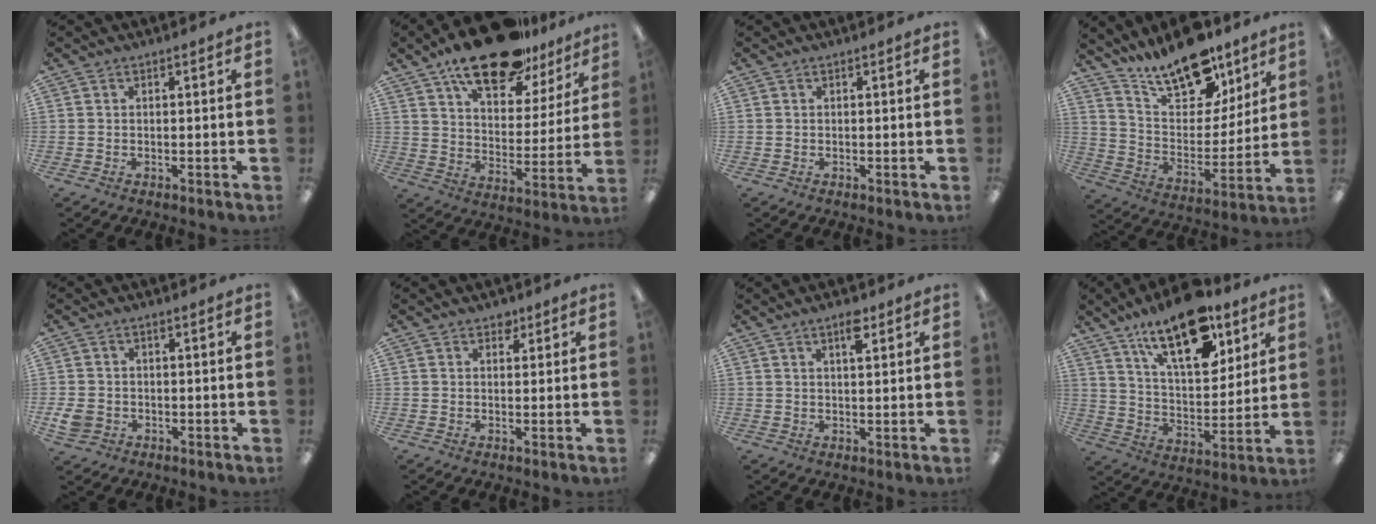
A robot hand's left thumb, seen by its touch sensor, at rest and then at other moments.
{"total": 20.3, "force": [14.9, 8.2, 11.1], "torque": [-0.179, -0.083, 0.253]}
{"total": 0.0}
{"total": 18.3, "force": [14.0, 8.7, 8.1], "torque": [-0.144, -0.094, 0.249]}
{"total": 3.6, "force": [-1.2, 3.0, 1.6], "torque": [-0.039, 0.002, -0.023]}
{"total": 2.1, "force": [1.4, 1.4, 0.7], "torque": [0.000, -0.004, 0.022]}
{"total": 4.0, "force": [2.6, 1.3, 2.7], "torque": [-0.036, -0.006, 0.039]}
{"total": 20.2, "force": [13.0, 9.2, 12.5], "torque": [-0.193, -0.065, 0.218]}